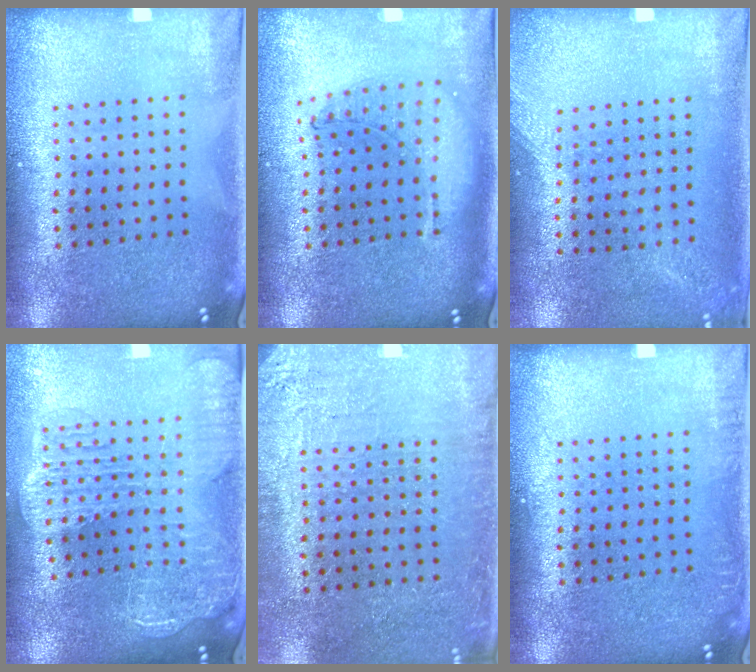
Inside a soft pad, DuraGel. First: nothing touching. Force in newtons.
{"total": 1.1, "press": 1.0, "slide": 0.2}
{"total": 1.3, "press": 1.1, "slide": 0.6}
{"total": 2.8, "press": 2.3, "slide": 1.6}
{"total": 2.9, "press": 2.8, "slide": 0.9}
{"total": 0.7, "press": 0.7, "slide": 0.1}